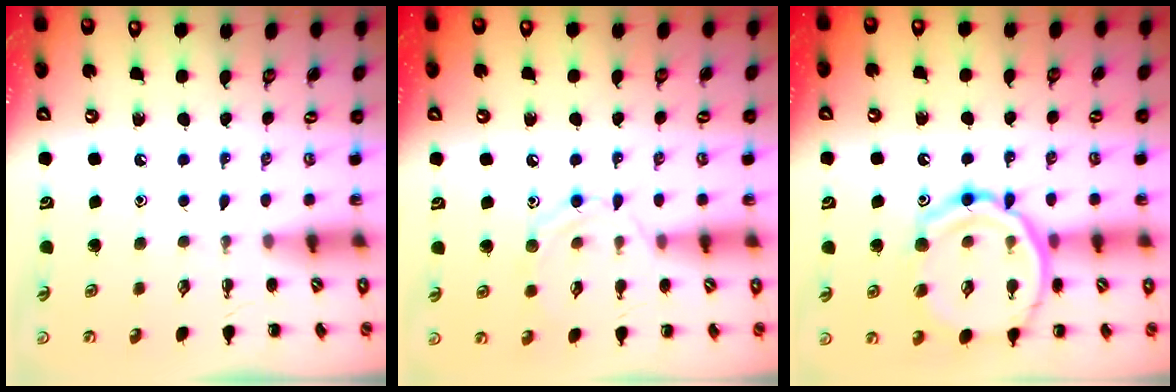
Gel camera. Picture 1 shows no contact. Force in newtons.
{"total": 8.2, "press": 8.2, "slide": 0.8}
{"total": 17.7, "press": 17.6, "slide": 2.0}